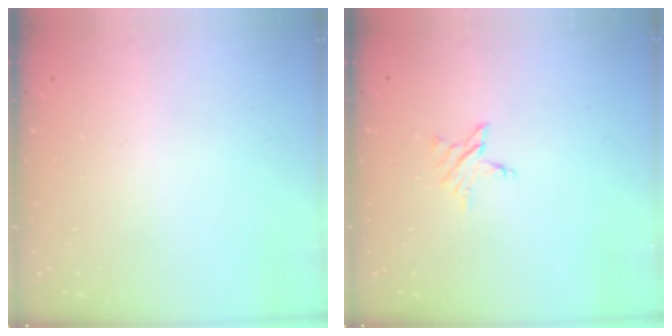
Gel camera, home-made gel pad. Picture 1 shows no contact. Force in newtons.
{"total": 4.8, "press": 4.8, "slide": 0.4}